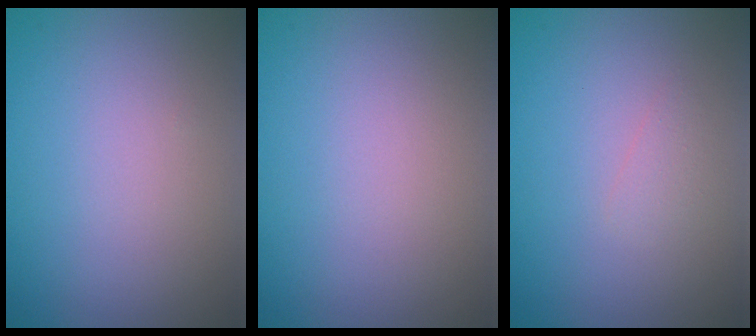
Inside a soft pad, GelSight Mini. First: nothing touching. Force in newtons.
{"total": 0.0}
{"total": 0.9, "press": 0.9, "slide": 0.1}